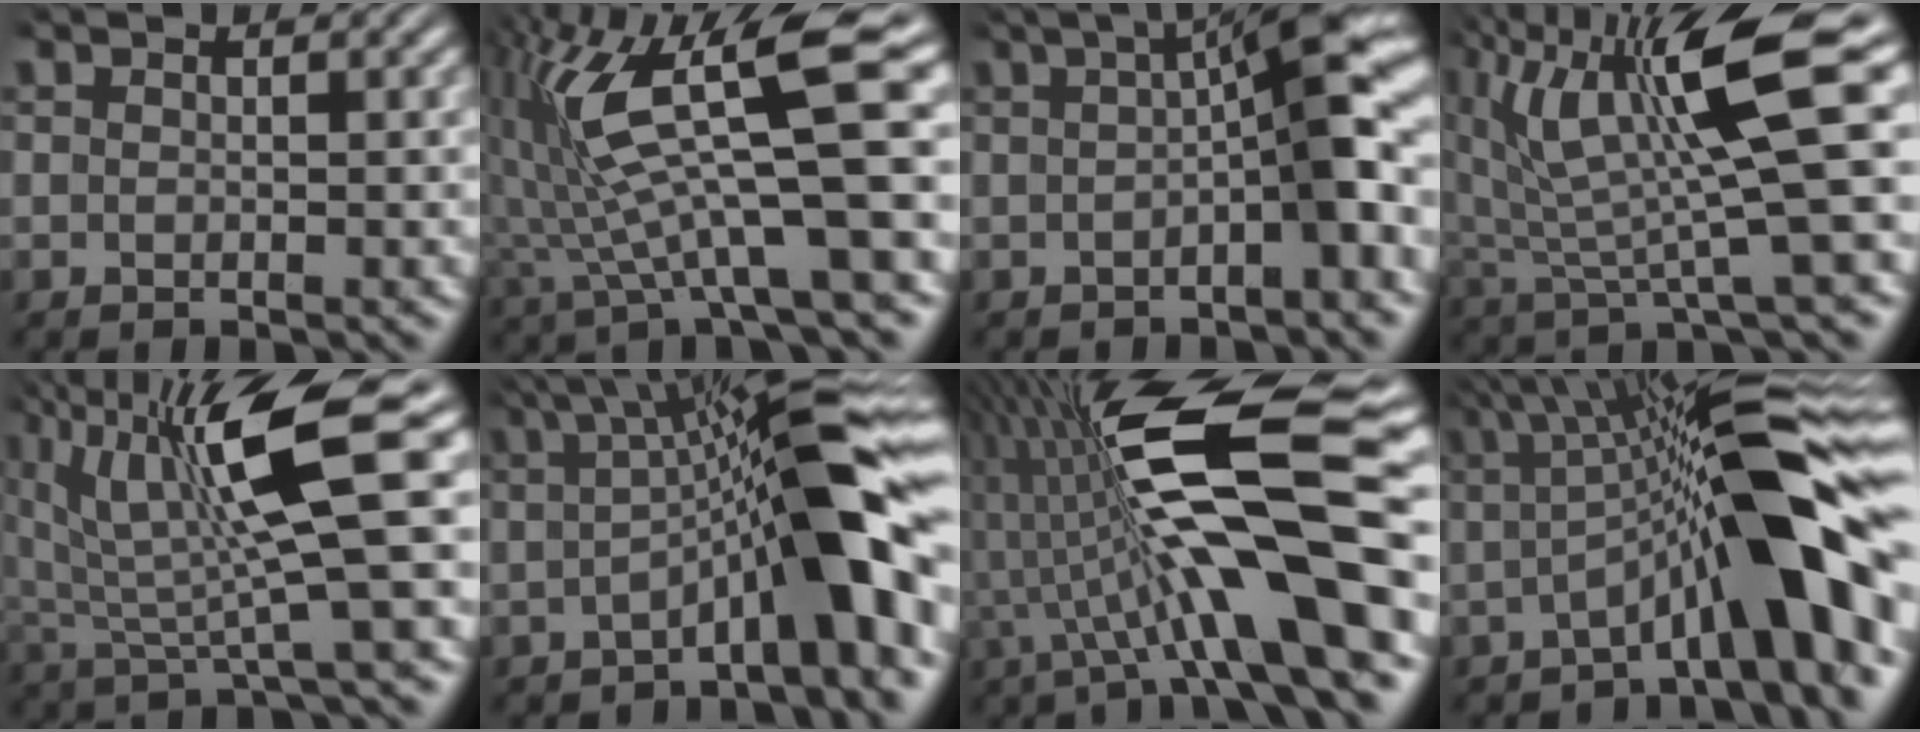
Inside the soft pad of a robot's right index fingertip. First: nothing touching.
{"total": 11.5, "force": [0.9, 4.1, 10.7], "torque": [-0.184, 0.002, 0.019]}
{"total": 6.8, "force": [1.1, 1.5, 6.5], "torque": [-0.086, 0.015, 0.009]}
{"total": 9.5, "force": [1.2, 3.3, 8.8], "torque": [-0.141, 0.003, 0.025]}
{"total": 9.1, "force": [1.6, 3.0, 8.4], "torque": [-0.144, 0.002, 0.033]}
{"total": 10.1, "force": [0.8, 2.5, 9.7], "torque": [-0.138, 0.002, 0.007]}
{"total": 14.7, "force": [-0.4, 4.9, 13.9], "torque": [-0.235, 0.000, -0.004]}
{"total": 11.1, "force": [0.0, 3.0, 10.7], "torque": [-0.166, -0.001, -0.002]}